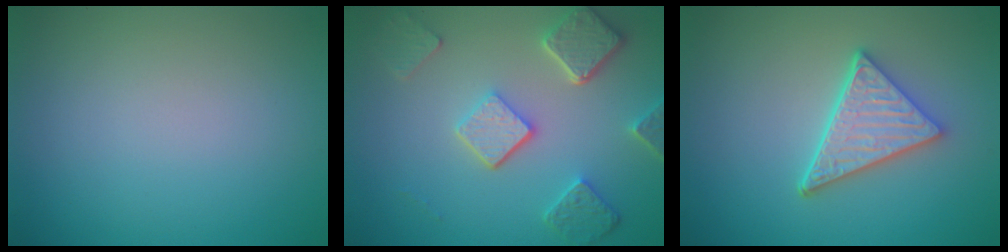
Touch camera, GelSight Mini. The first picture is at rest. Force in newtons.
{"total": 5.3, "press": 4.0, "slide": 3.5}
{"total": 4.8, "press": 3.7, "slide": 3.1}